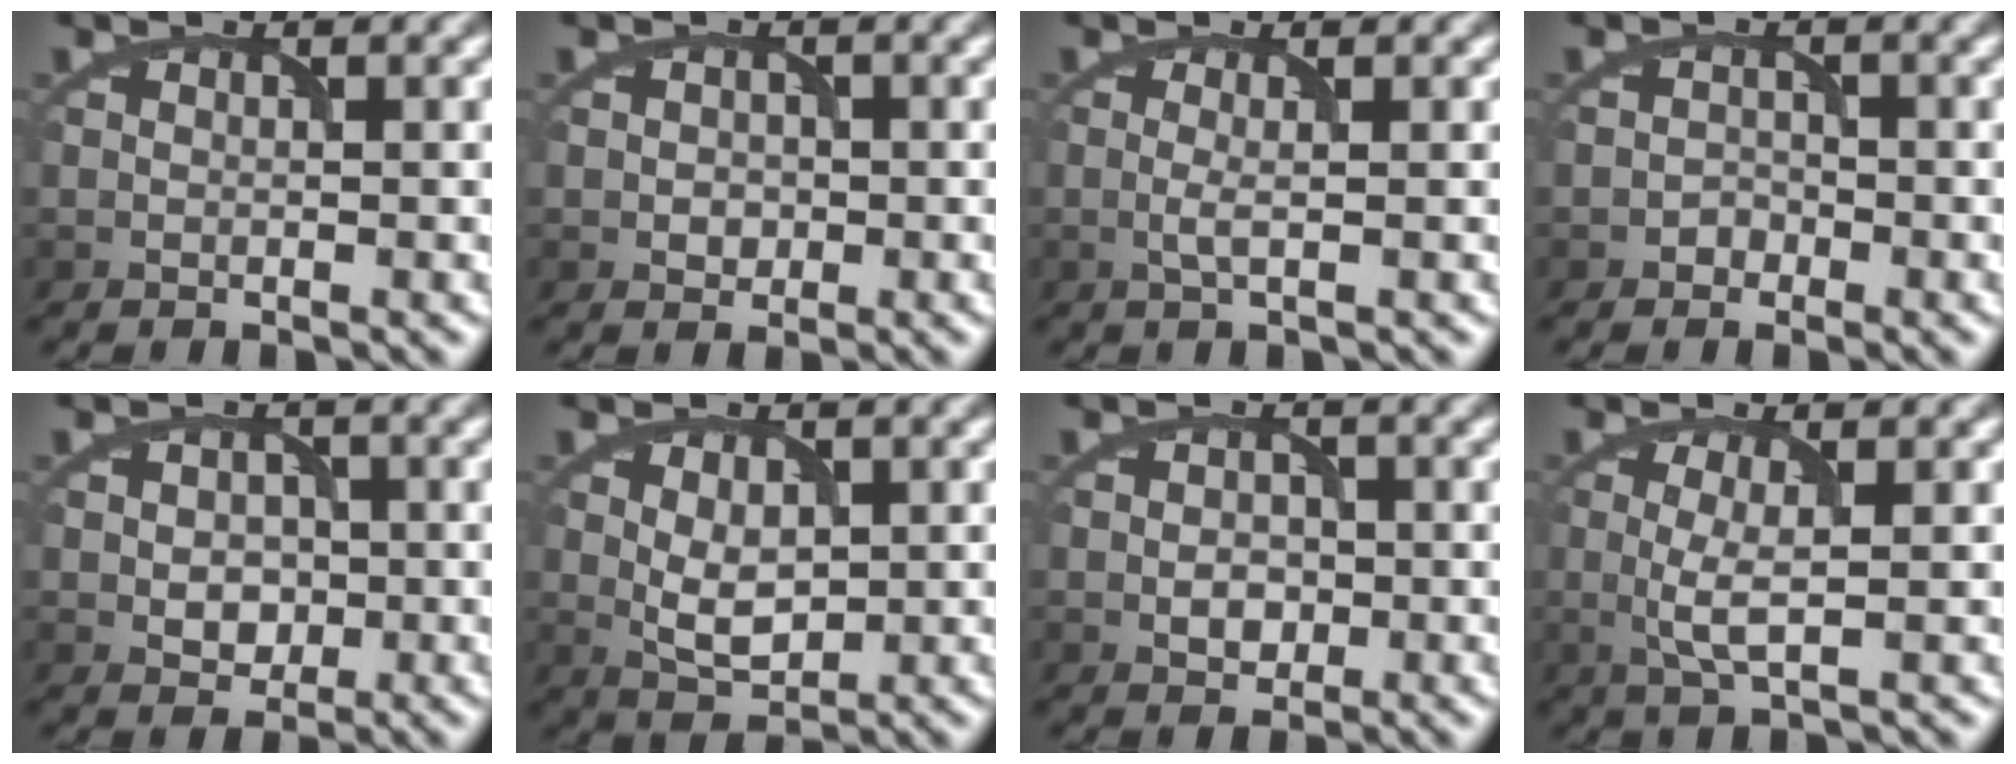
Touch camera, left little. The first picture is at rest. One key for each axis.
{"total": 1.3, "fx": -0.1, "fy": 1.2, "fz": 0.6, "tx": -0.010, "ty": -0.002, "tz": -0.004}
{"total": 1.2, "fx": -0.1, "fy": 0.1, "fz": 1.2, "tx": -0.028, "ty": -0.002, "tz": -0.002}
{"total": 1.0, "fx": -0.7, "fy": 0.8, "fz": 0.1, "tx": 0.004, "ty": 0.003, "tz": -0.012}
{"total": 2.6, "fx": -0.2, "fy": 2.1, "fz": 1.5, "tx": -0.022, "ty": -0.004, "tz": -0.004}
{"total": 3.2, "fx": 0.2, "fy": 2.0, "fz": 2.5, "tx": -0.049, "ty": -0.002, "tz": 0.008}
{"total": 2.0, "fx": -0.4, "fy": 1.6, "fz": 1.2, "tx": -0.020, "ty": -0.002, "tz": -0.008}
{"total": 2.4, "fx": 0.0, "fy": 0.4, "fz": 2.4, "tx": -0.053, "ty": -0.003, "tz": 0.001}